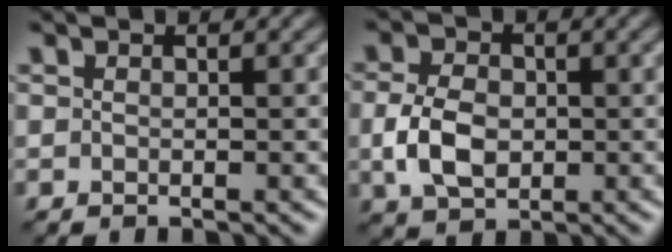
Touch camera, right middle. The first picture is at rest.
{"total": 4.4, "force": [-0.7, 3.1, 3.0], "torque": [-0.068, -0.005, -0.017]}